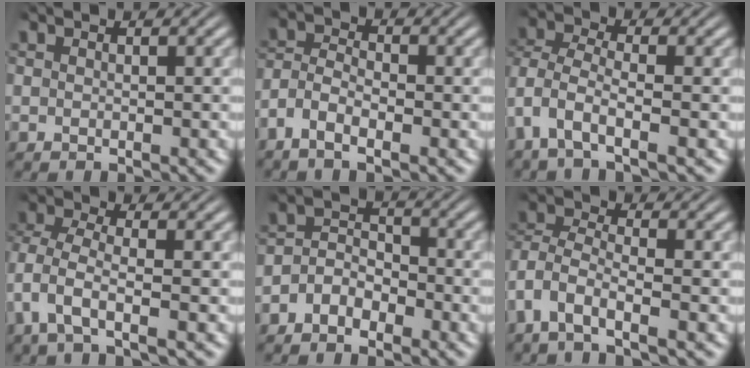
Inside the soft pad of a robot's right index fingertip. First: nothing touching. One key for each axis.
{"total": 4.3, "fx": -1.5, "fy": 3.5, "fz": 2.2, "tx": -0.059, "ty": -0.009, "tz": -0.034}
{"total": 4.7, "fx": -0.7, "fy": 3.4, "fz": 3.1, "tx": -0.102, "ty": -0.027, "tz": -0.007}
{"total": 2.9, "fx": -0.5, "fy": 1.7, "fz": 2.4, "tx": -0.086, "ty": -0.026, "tz": 0.000}
{"total": 4.7, "fx": -2.2, "fy": 3.8, "fz": 1.8, "tx": -0.026, "ty": 0.000, "tz": -0.050}
{"total": 6.5, "fx": -1.4, "fy": 5.4, "fz": 3.3, "tx": -0.111, "ty": -0.025, "tz": -0.026}